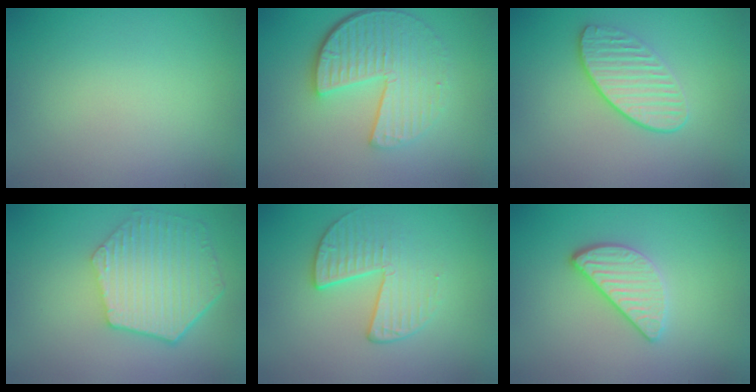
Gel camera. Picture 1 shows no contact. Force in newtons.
{"total": 6.3, "press": 4.4, "slide": 4.4}
{"total": 2.7, "press": 2.4, "slide": 1.2}
{"total": 6.6, "press": 5.0, "slide": 4.3}
{"total": 2.8, "press": 2.0, "slide": 1.9}
{"total": 3.1, "press": 2.8, "slide": 1.4}